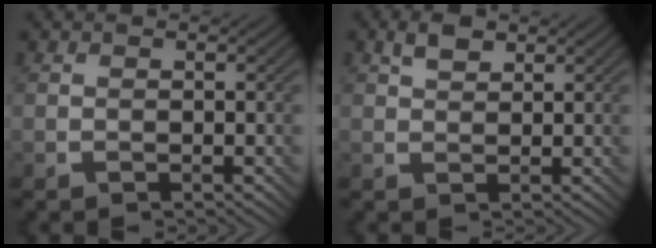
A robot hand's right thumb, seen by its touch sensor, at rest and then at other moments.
{"total": 2.3, "force": [1.4, 1.2, 1.4], "torque": [-0.028, 0.004, 0.024]}